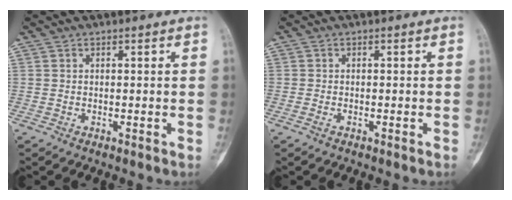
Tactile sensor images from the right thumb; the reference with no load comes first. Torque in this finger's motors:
{"motor_torque": [-0.17, 0.06, -0.02, 0.24, -0.03]}